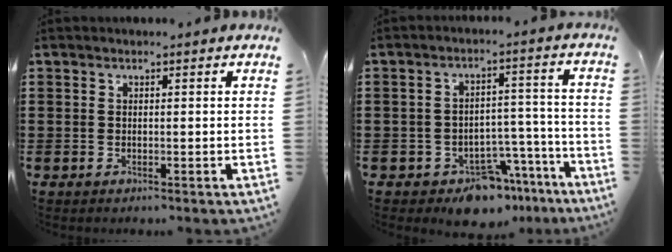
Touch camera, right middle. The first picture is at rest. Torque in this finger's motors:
{"motor_torque": [1.17, -0.94, 0.42, 0.05]}